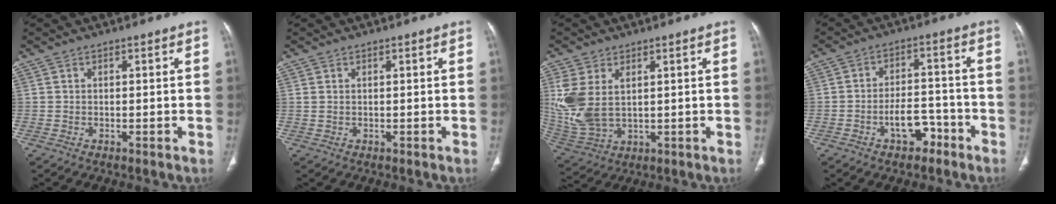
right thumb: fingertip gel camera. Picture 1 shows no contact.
{"total": 0.6, "force": [0.3, 0.3, 0.4], "torque": [-0.011, 0.008, 0.009]}
{"total": 11.8, "force": [2.7, 7.1, 9.0], "torque": [-0.213, -0.006, 0.071]}
{"total": 6.8, "force": [-3.9, 4.1, 3.8], "torque": [-0.044, 0.045, -0.059]}